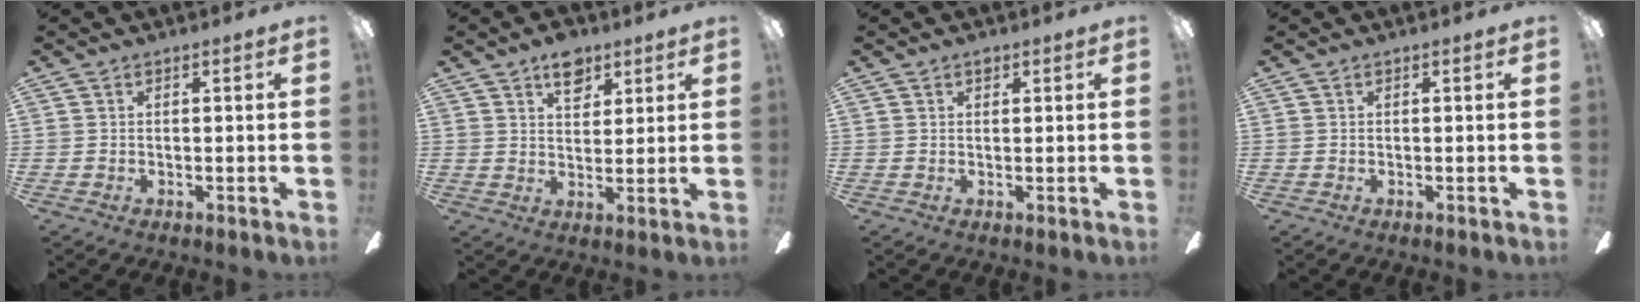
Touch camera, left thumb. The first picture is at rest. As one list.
[{"total": 7.2, "force": [4.8, 3.9, 3.6], "torque": [-0.043, -0.017, 0.084]}, {"total": 1.0, "force": [0.8, 0.2, 0.5], "torque": [-0.001, -0.002, 0.013]}, {"total": 0.0}]